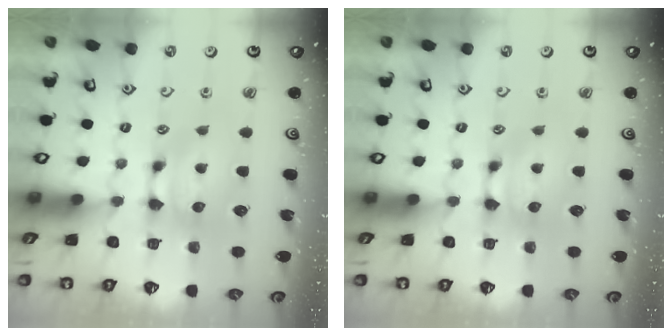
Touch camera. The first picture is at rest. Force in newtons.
{"total": 0.0}